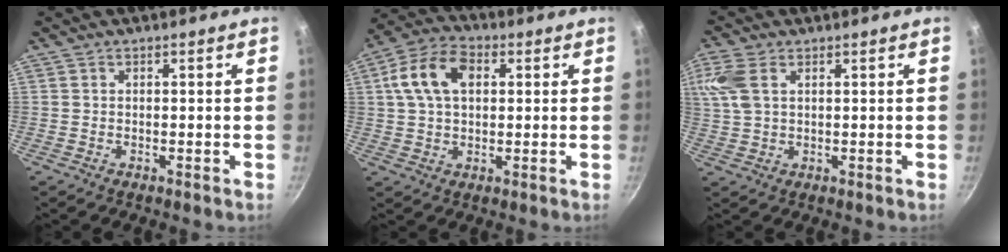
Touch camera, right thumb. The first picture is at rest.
{"total": 11.4, "force": [2.8, 7.3, 8.3], "torque": [-0.151, 0.020, 0.044]}
{"total": 7.5, "force": [2.7, 4.4, 5.5], "torque": [-0.150, 0.013, 0.058]}